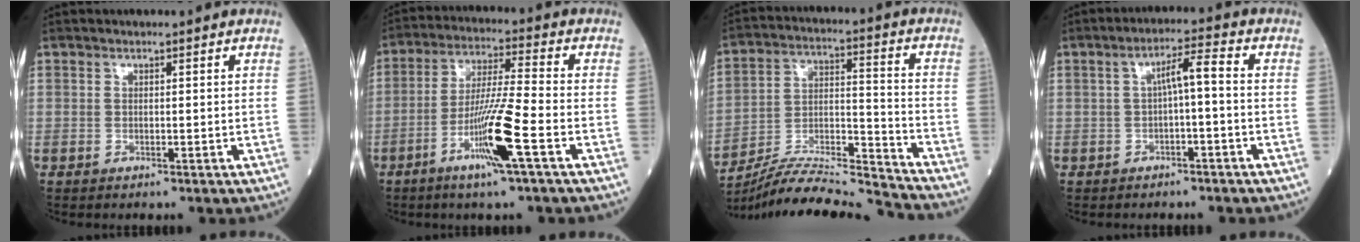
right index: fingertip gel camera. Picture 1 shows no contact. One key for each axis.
{"total": 10.9, "fx": -4.6, "fy": -0.6, "fz": 9.8, "tx": -0.190, "ty": -0.011, "tz": -0.090}
{"total": 17.0, "fx": -16.4, "fy": -1.5, "fz": 3.9, "tx": -0.071, "ty": 0.019, "tz": -0.282}
{"total": 4.2, "fx": -0.3, "fy": 0.5, "fz": 4.2, "tx": -0.066, "ty": 0.017, "tz": -0.005}